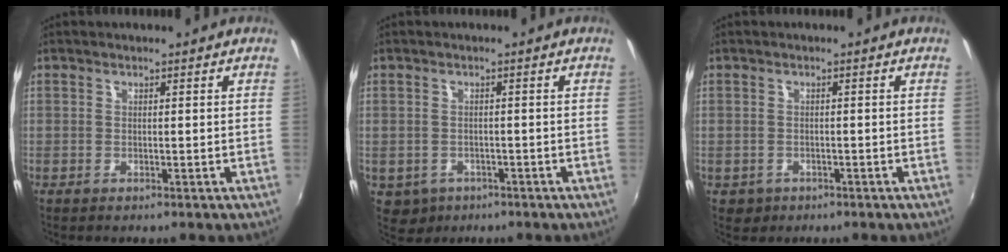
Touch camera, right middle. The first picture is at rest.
{"total": 4.2, "force": [-1.6, 3.6, 1.4], "torque": [-0.037, -0.006, -0.016]}
{"total": 2.7, "force": [-1.0, 2.4, 0.8], "torque": [-0.025, -0.003, -0.010]}